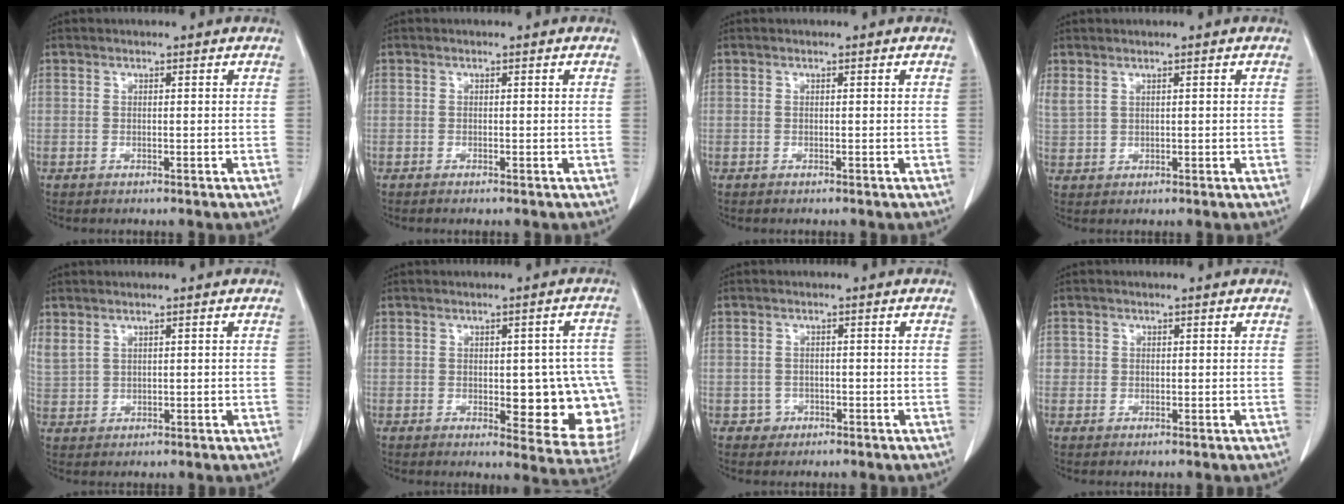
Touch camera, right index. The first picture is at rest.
{"total": 0.7, "force": [-0.6, 0.0, 0.4], "torque": [-0.010, -0.002, -0.008]}
{"total": 0.0}
{"total": 2.6, "force": [1.3, 1.3, 1.8], "torque": [-0.056, 0.016, 0.042]}
{"total": 3.5, "force": [1.8, 2.1, 2.2], "torque": [-0.062, 0.014, 0.054]}
{"total": 15.0, "force": [-1.8, 6.1, 13.7], "torque": [-0.127, 0.016, -0.001]}
{"total": 1.7, "force": [-0.7, 1.6, -0.2], "torque": [0.012, 0.010, -0.010]}
{"total": 1.2, "force": [0.0, 1.2, 0.1], "torque": [0.010, 0.005, -0.003]}